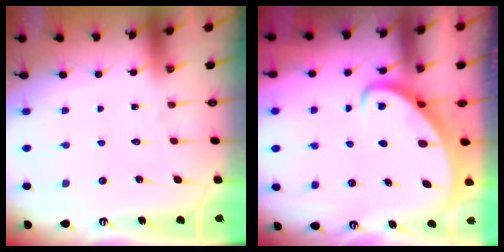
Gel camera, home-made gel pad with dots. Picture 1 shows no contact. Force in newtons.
{"total": 2.8, "press": 2.8, "slide": 0.3}